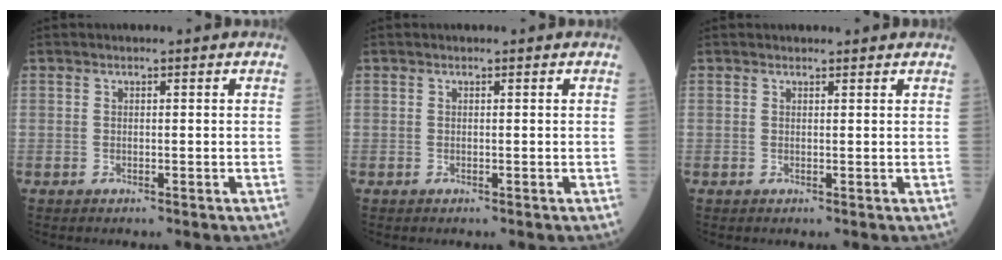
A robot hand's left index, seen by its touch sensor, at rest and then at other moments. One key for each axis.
{"total": 0.0}
{"total": 2.0, "fx": 1.9, "fy": 0.5, "fz": 0.4, "tx": -0.011, "ty": 0.009, "tz": 0.018}